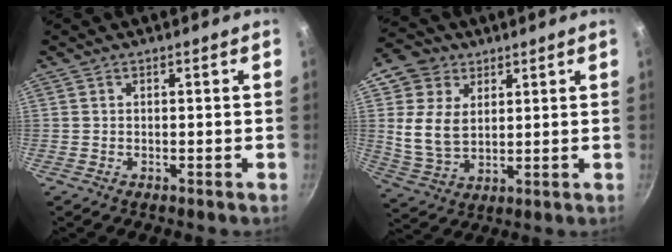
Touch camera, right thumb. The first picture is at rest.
{"total": 11.3, "force": [3.6, 8.6, 6.3], "torque": [-0.095, -0.016, 0.069]}